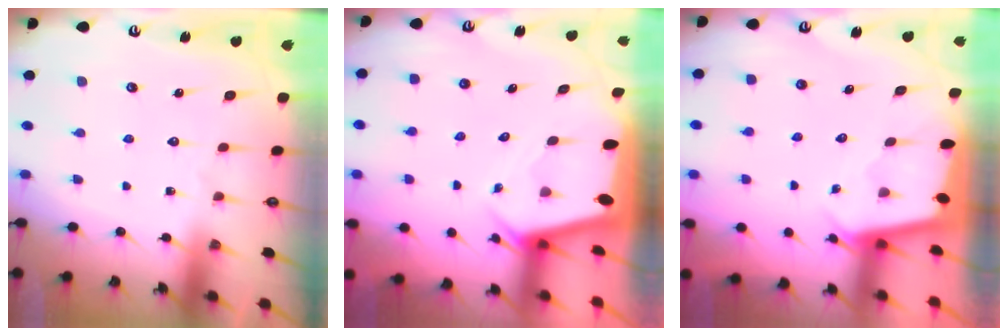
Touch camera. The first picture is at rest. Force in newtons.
{"total": 3.2, "press": 3.2, "slide": 0.2}
{"total": 1.8, "press": 1.8, "slide": 0.1}